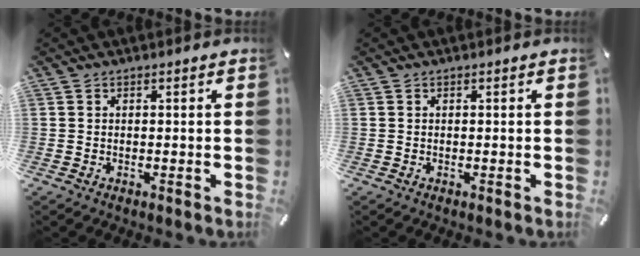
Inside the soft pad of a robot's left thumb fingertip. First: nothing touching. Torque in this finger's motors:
{"motor_torque": [0.00, 0.00, 0.00, 0.00, 0.00]}